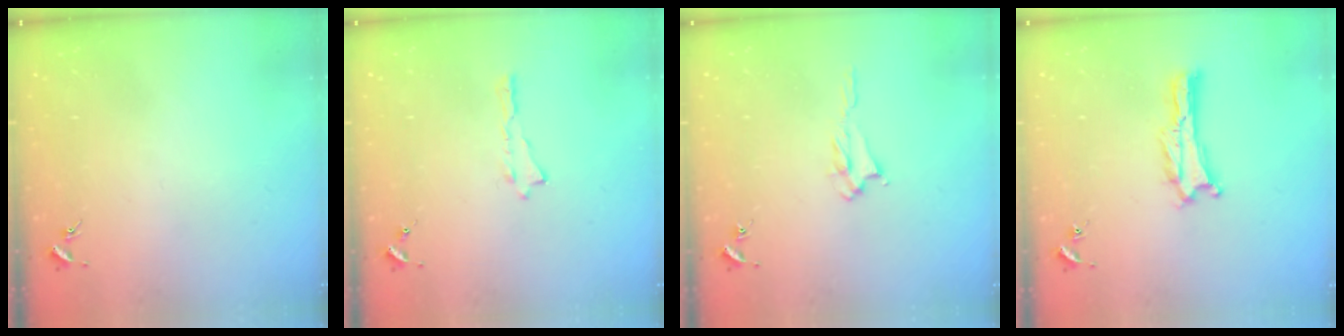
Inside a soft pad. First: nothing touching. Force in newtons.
{"total": 0.0}
{"total": 2.1, "press": 2.0, "slide": 0.3}
{"total": 0.0}